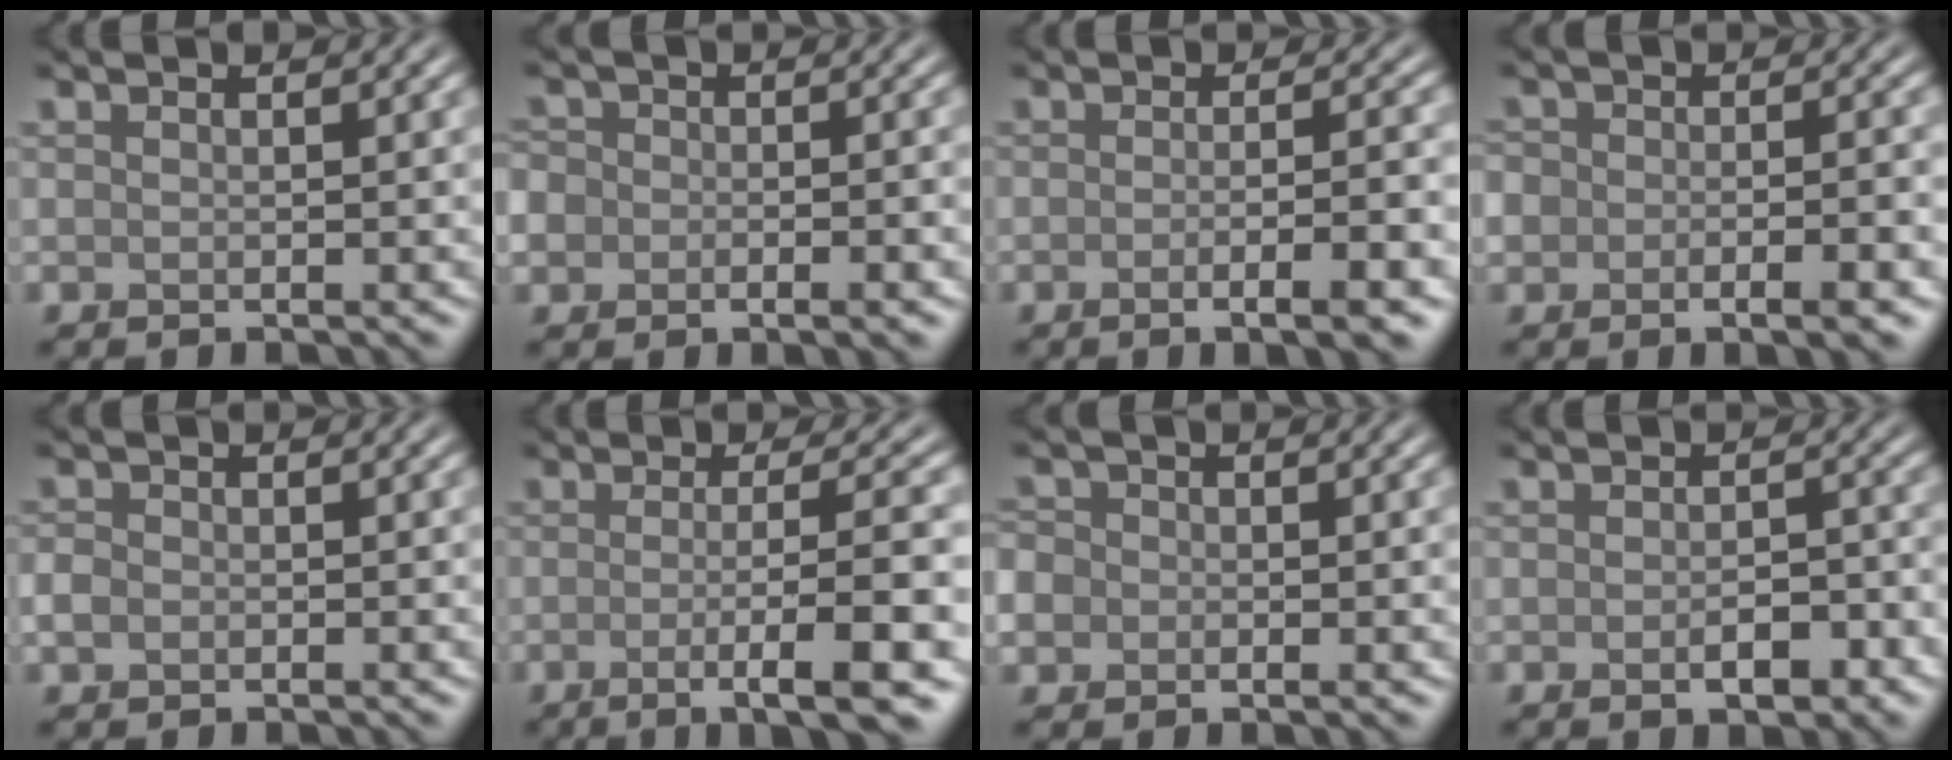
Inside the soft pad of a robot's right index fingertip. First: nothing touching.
{"total": 6.0, "force": [-2.2, 4.3, 3.6], "torque": [-0.031, 0.010, -0.053]}
{"total": 5.3, "force": [-1.7, 1.3, 4.8], "torque": [-0.063, 0.000, -0.027]}
{"total": 6.2, "force": [-2.6, 3.3, 4.6], "torque": [-0.041, 0.002, -0.034]}
{"total": 1.5, "force": [-0.4, 1.2, 0.7], "torque": [-0.012, -0.002, -0.014]}
{"total": 7.8, "force": [-2.1, 1.3, 7.4], "torque": [-0.101, 0.001, -0.040]}
{"total": 3.8, "force": [-1.0, 3.2, 1.9], "torque": [-0.034, 0.004, -0.032]}
{"total": 3.1, "force": [-1.2, 1.4, 2.5], "torque": [-0.038, -0.003, -0.015]}